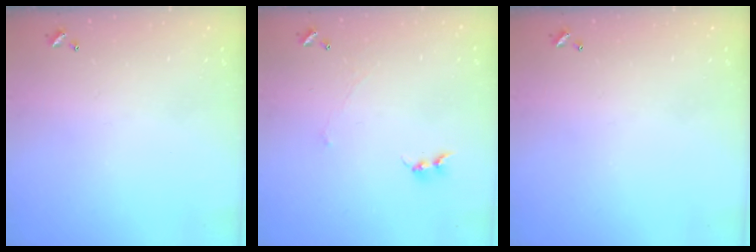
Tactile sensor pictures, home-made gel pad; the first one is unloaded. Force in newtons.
{"total": 1.0, "press": 0.8, "slide": 0.6}
{"total": 0.0}